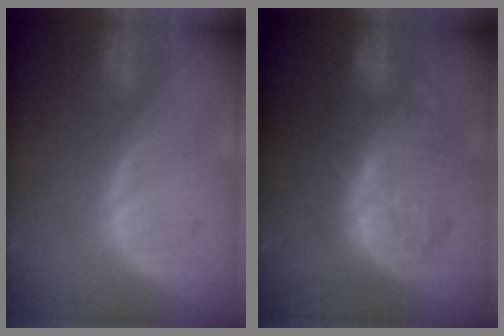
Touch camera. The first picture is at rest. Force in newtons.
{"total": 9.5, "press": 9.4, "slide": 0.8}